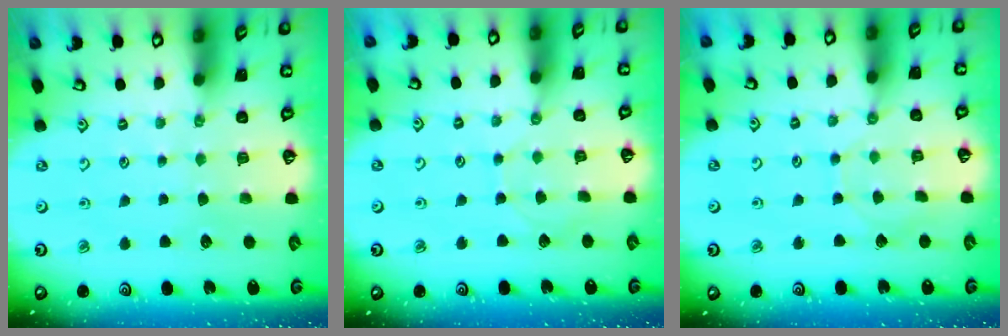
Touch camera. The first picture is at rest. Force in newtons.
{"total": 4.1, "press": 4.1, "slide": 0.4}
{"total": 6.4, "press": 6.4, "slide": 0.5}